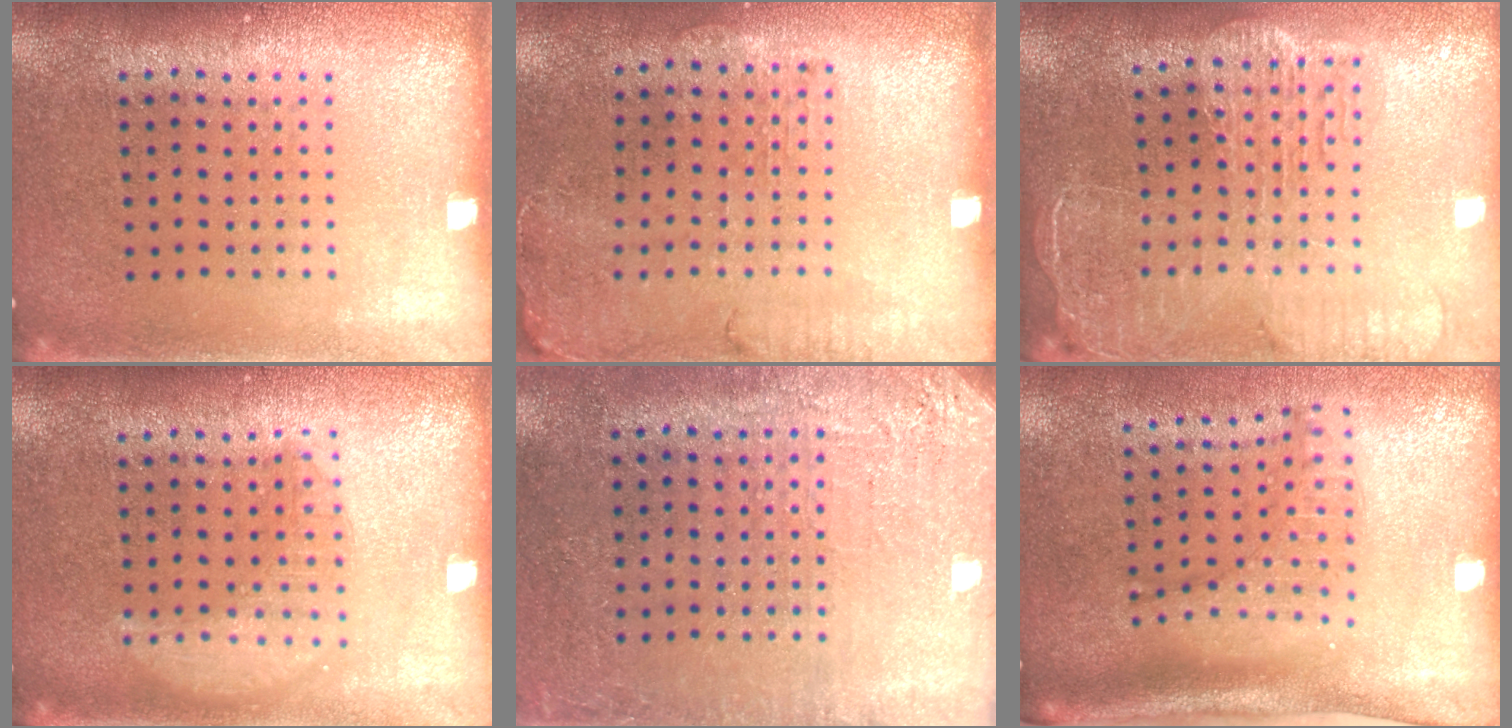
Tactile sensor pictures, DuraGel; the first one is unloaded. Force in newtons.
{"total": 1.3, "press": 1.2, "slide": 0.6}
{"total": 2.5, "press": 2.2, "slide": 1.3}
{"total": 1.3, "press": 1.3, "slide": 0.3}
{"total": 2.9, "press": 2.8, "slide": 0.9}
{"total": 1.6, "press": 1.3, "slide": 0.9}